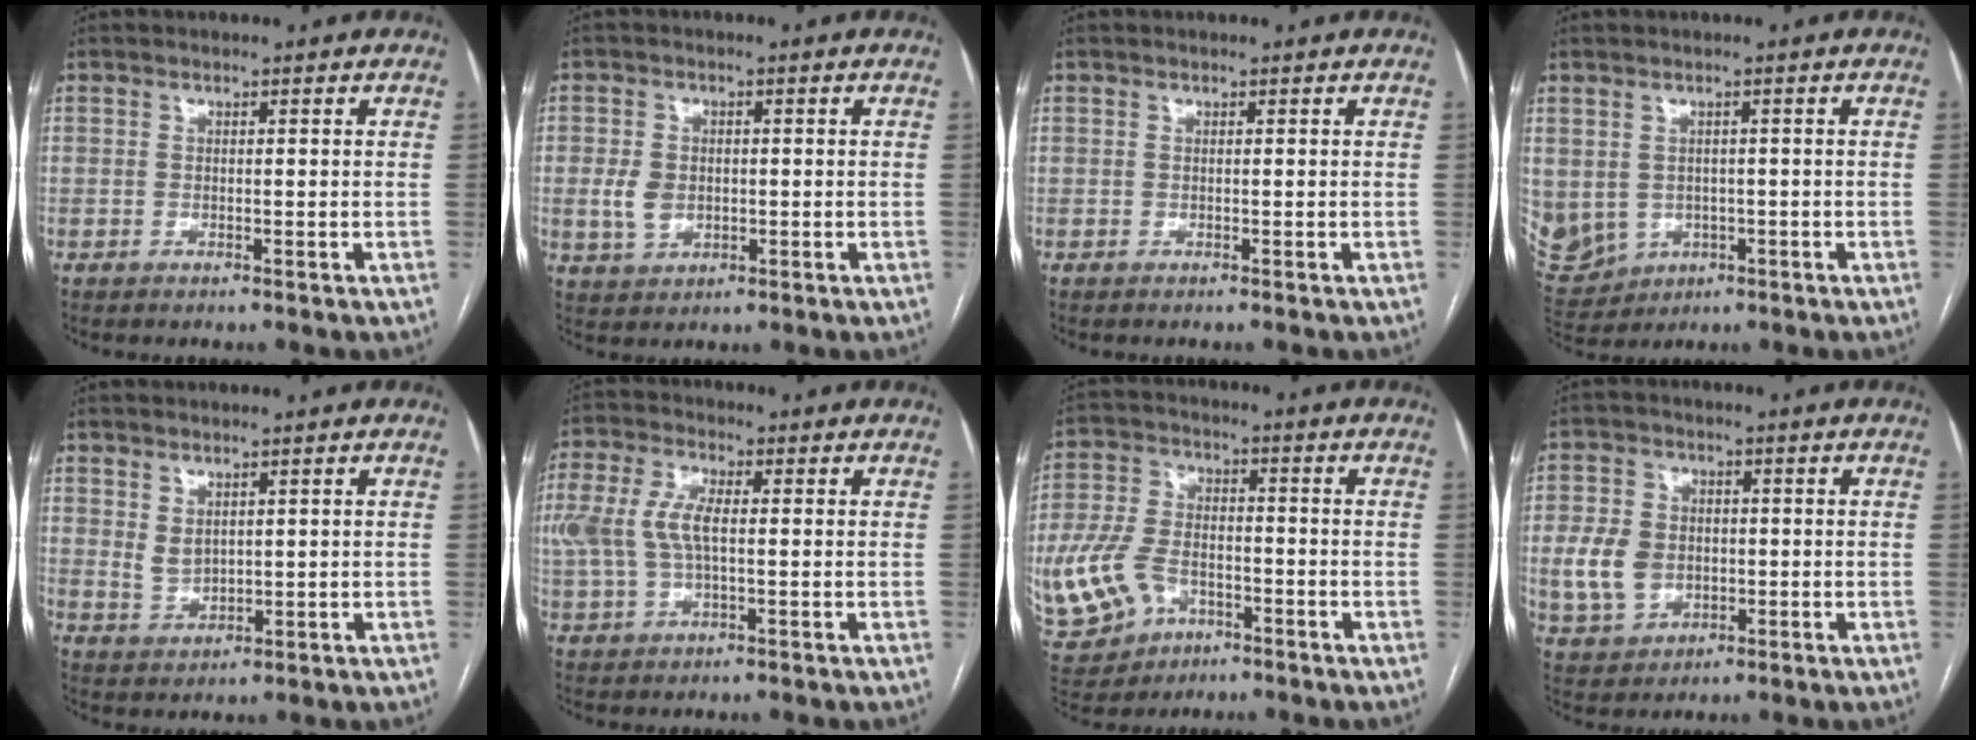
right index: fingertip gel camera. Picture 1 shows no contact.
{"total": 4.7, "force": [-0.2, 3.6, 3.0], "torque": [-0.063, 0.007, 0.006]}
{"total": 0.0}
{"total": 22.0, "force": [-4.5, 19.5, 9.2], "torque": [-0.303, -0.002, -0.038]}
{"total": 2.9, "force": [1.3, 1.8, 1.9], "torque": [-0.041, -0.002, 0.036]}
{"total": 8.8, "force": [0.5, 4.2, 7.7], "torque": [-0.188, 0.017, 0.013]}
{"total": 17.9, "force": [-6.7, 12.9, 10.4], "torque": [-0.292, 0.002, -0.109]}
{"total": 8.8, "force": [-0.7, 7.1, 5.2], "torque": [-0.119, 0.015, -0.002]}